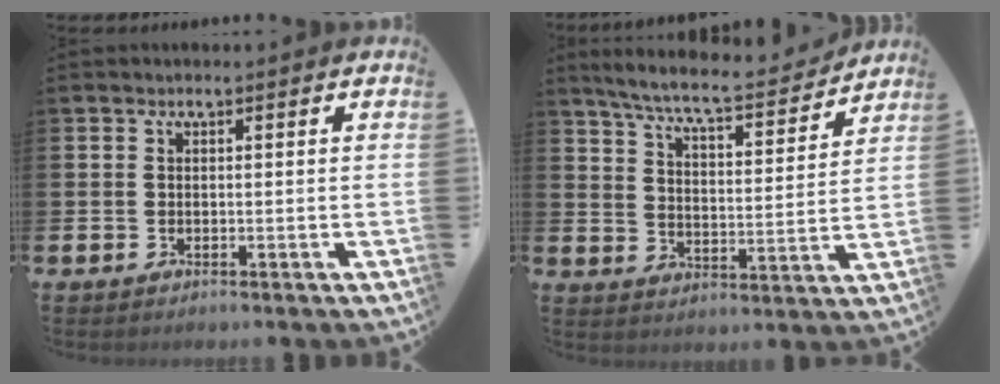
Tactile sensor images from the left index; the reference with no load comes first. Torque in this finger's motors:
{"motor_torque": [1.04, -1.10, 0.40, 0.08]}